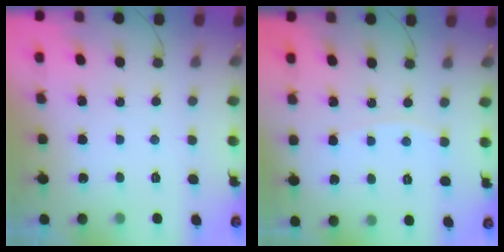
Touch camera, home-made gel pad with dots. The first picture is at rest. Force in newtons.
{"total": 2.3, "press": 2.2, "slide": 0.3}